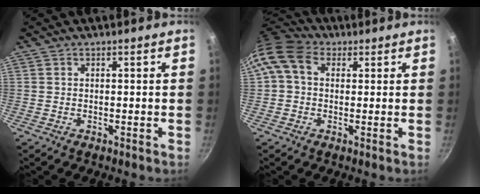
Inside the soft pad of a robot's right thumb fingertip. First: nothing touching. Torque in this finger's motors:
{"motor_torque": [1.24, 1.77, 0.62, -0.56, 0.38]}